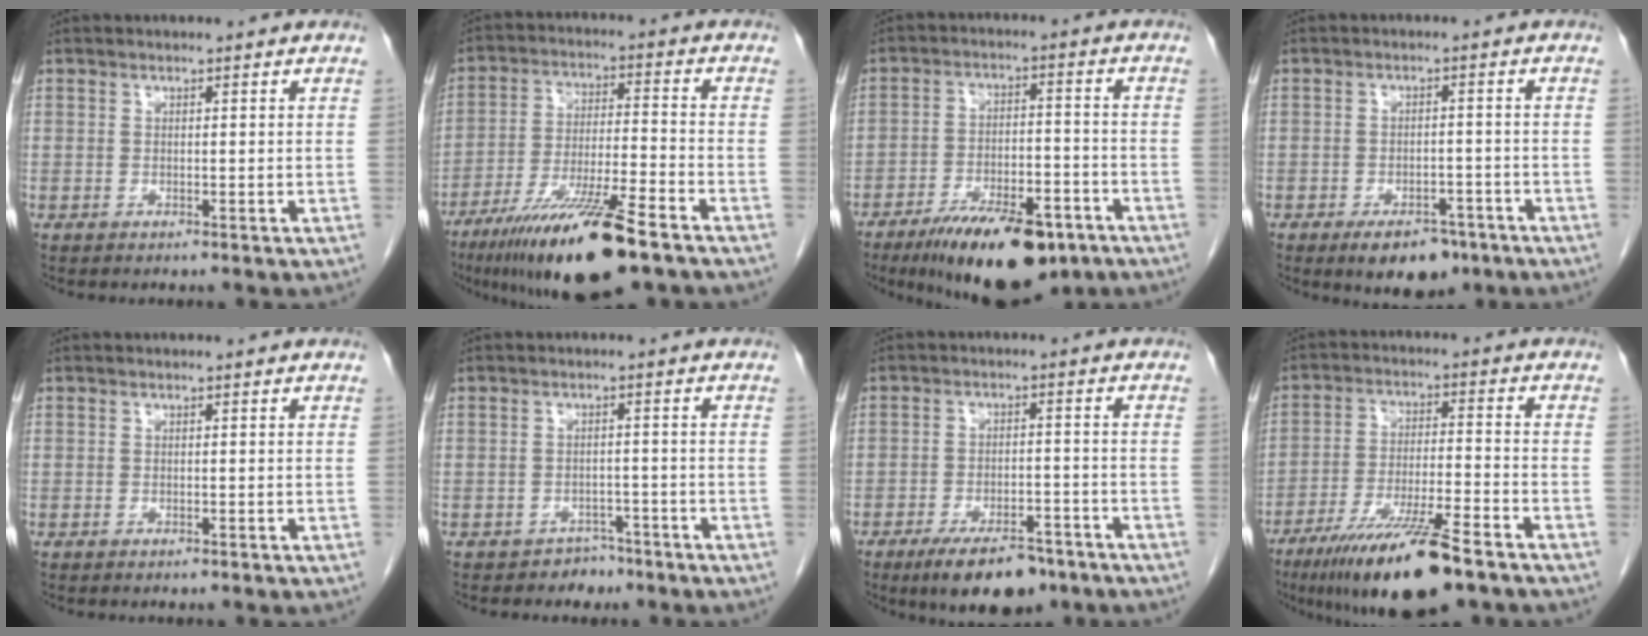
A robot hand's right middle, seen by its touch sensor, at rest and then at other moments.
{"total": 15.9, "force": [-10.6, 1.3, 11.8], "torque": [-0.208, -0.035, -0.186]}
{"total": 14.9, "force": [-10.0, 5.3, 9.7], "torque": [-0.148, -0.005, -0.158]}
{"total": 7.4, "force": [-5.0, 3.5, 4.1], "torque": [-0.056, 0.001, -0.071]}
{"total": 0.0}
{"total": 2.7, "force": [-2.0, 1.8, 0.0], "torque": [-0.002, 0.010, -0.027]}
{"total": 9.9, "force": [-7.2, 3.7, 5.7], "torque": [-0.087, -0.004, -0.112]}
{"total": 14.8, "force": [-10.2, 1.5, 10.5], "torque": [-0.183, -0.035, -0.177]}